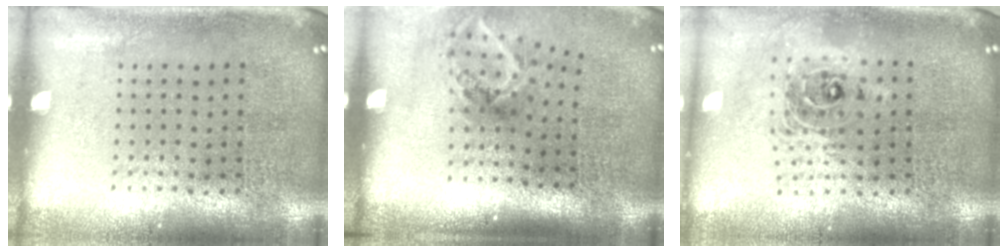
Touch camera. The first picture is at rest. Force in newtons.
{"total": 2.0, "press": 1.3, "slide": 1.5}
{"total": 2.0, "press": 1.6, "slide": 1.3}